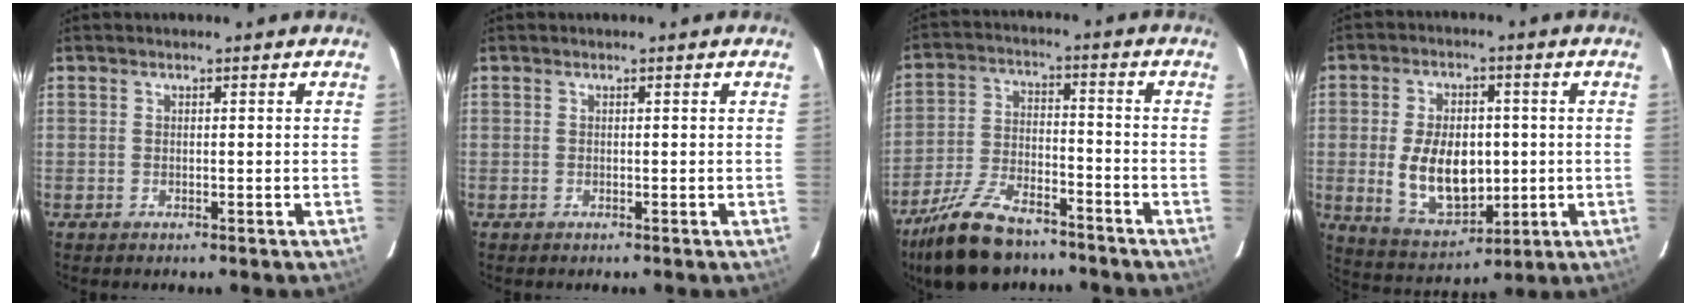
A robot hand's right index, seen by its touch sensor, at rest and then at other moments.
{"total": 0.0}
{"total": 15.7, "force": [-12.4, 5.8, 7.7], "torque": [-0.169, -0.017, -0.217]}
{"total": 13.0, "force": [-0.8, 8.1, 10.2], "torque": [-0.202, -0.004, 0.007]}